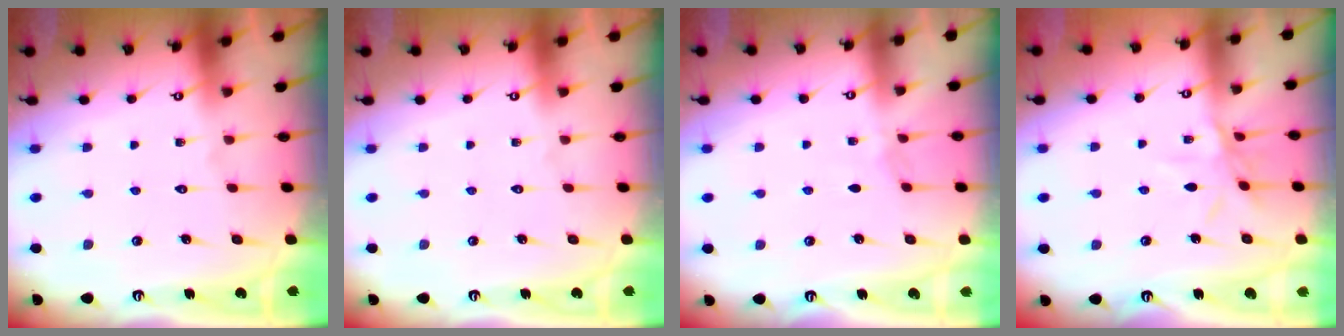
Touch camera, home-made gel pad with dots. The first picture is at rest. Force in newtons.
{"total": 0.0}
{"total": 2.3, "press": 2.2, "slide": 0.5}
{"total": 7.6, "press": 7.6, "slide": 0.5}